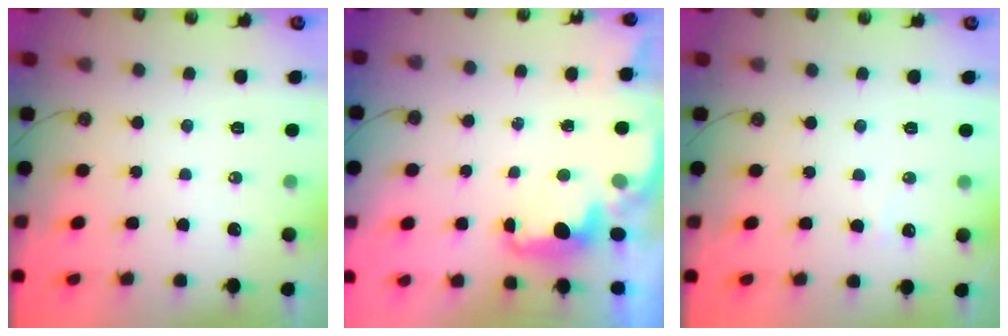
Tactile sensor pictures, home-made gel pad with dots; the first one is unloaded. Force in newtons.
{"total": 2.0, "press": 1.9, "slide": 0.8}
{"total": 4.9, "press": 4.8, "slide": 1.0}